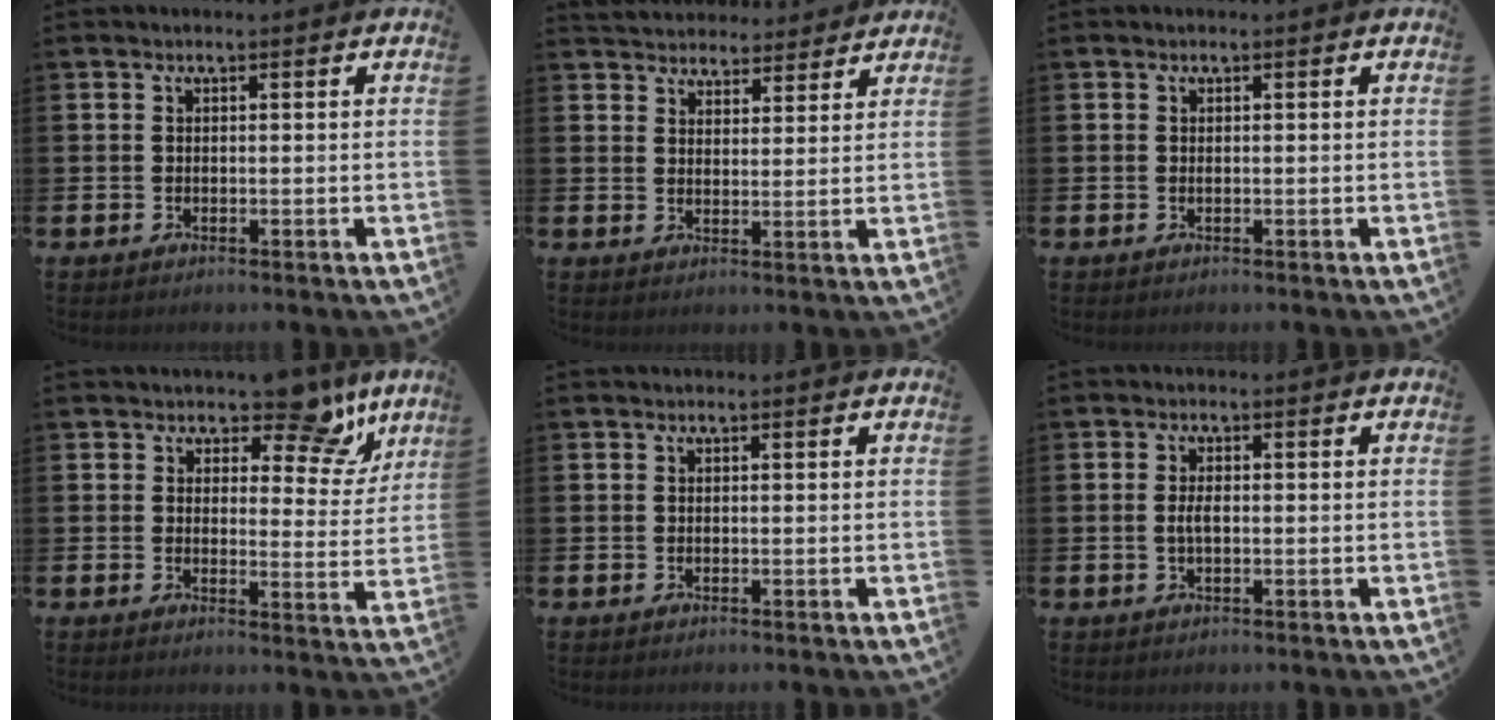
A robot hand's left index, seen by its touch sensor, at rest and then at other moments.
{"total": 4.3, "force": [4.1, 1.1, -0.3], "torque": [-0.008, -0.028, 0.073]}
{"total": 0.0}
{"total": 8.2, "force": [6.4, 3.6, 3.8], "torque": [-0.051, -0.034, 0.107]}
{"total": 0.0}
{"total": 2.1, "force": [-0.1, 0.8, 1.9], "torque": [-0.037, 0.002, -0.004]}